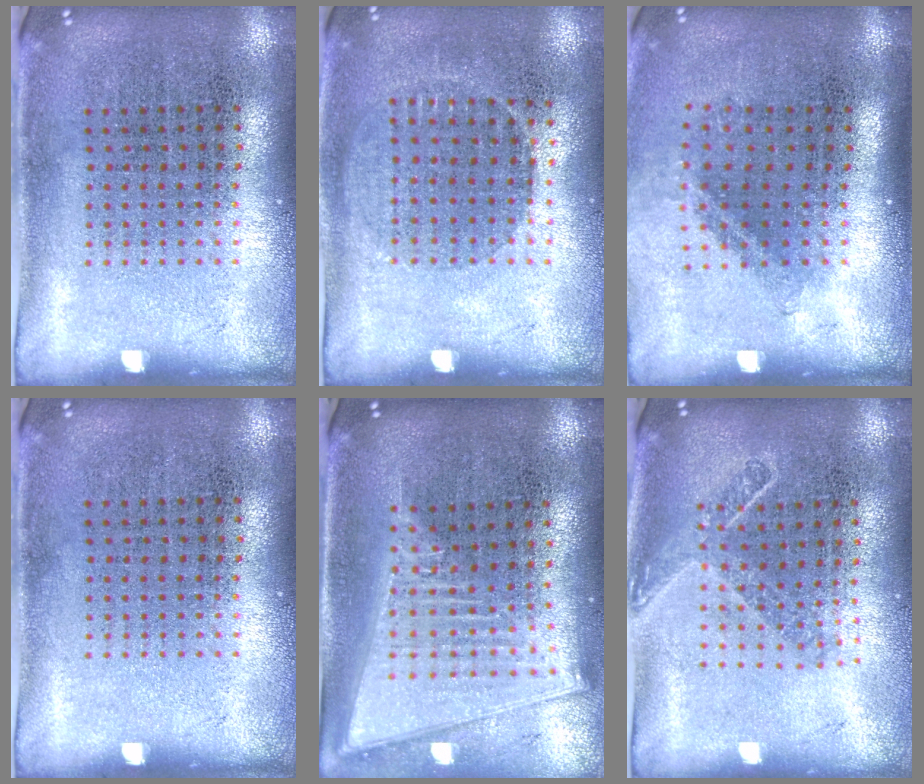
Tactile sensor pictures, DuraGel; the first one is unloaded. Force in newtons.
{"total": 1.0, "press": 0.8, "slide": 0.5}
{"total": 1.5, "press": 1.0, "slide": 1.0}
{"total": 0.0}
{"total": 2.2, "press": 1.8, "slide": 1.2}
{"total": 1.6, "press": 1.2, "slide": 1.0}